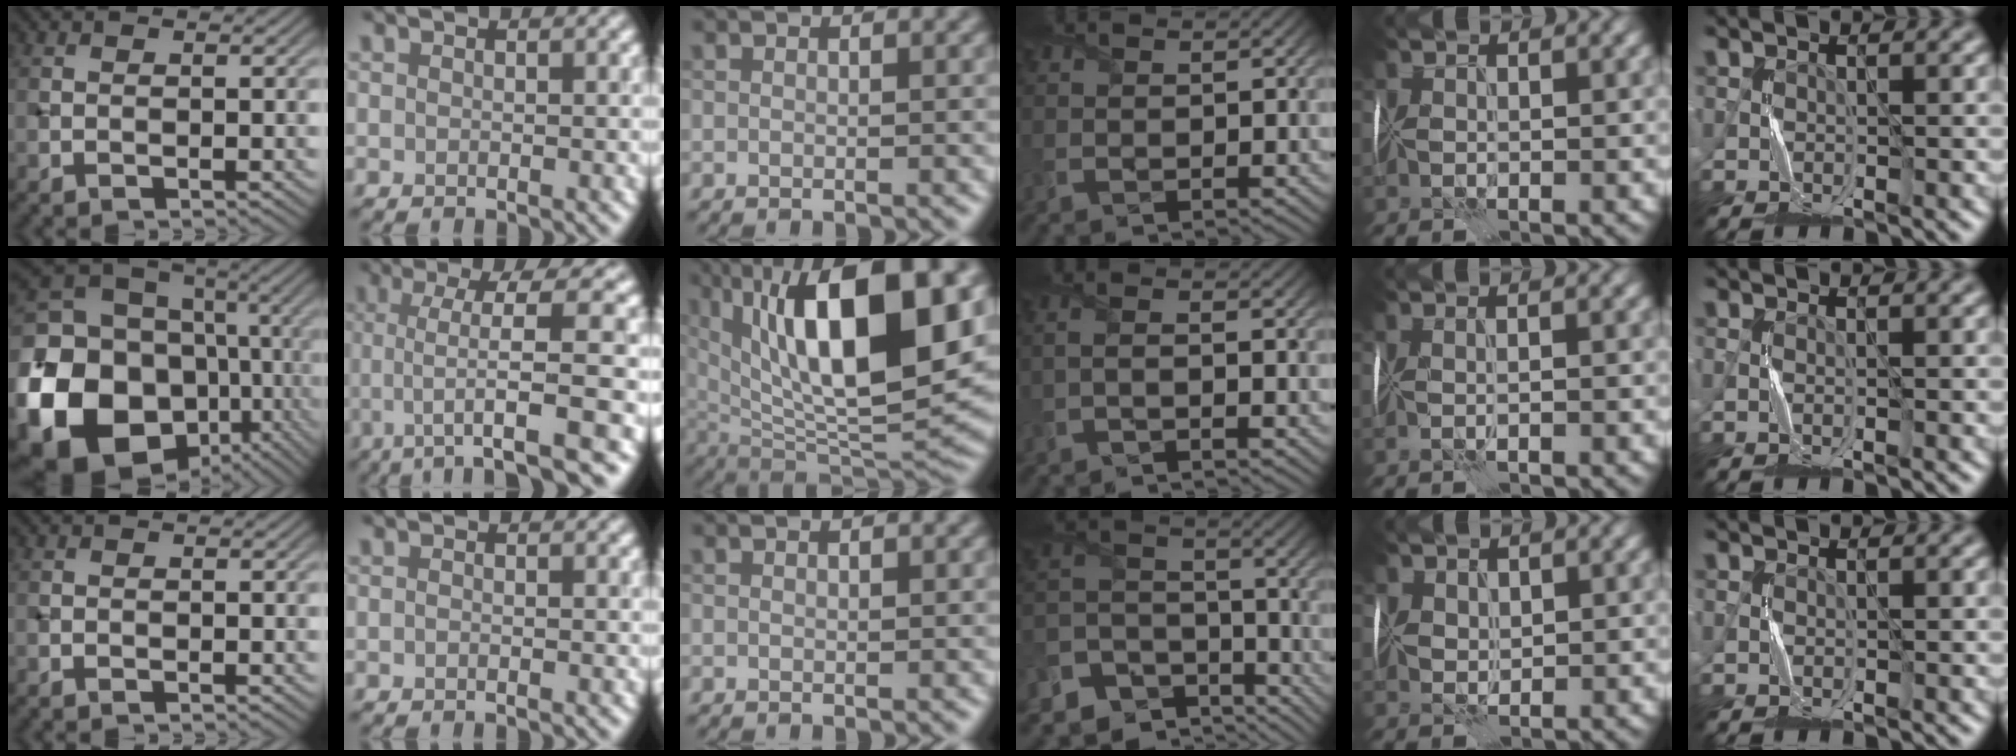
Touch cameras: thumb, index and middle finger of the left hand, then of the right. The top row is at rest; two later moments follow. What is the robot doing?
{"motion": "fold", "object": "memory foam"}